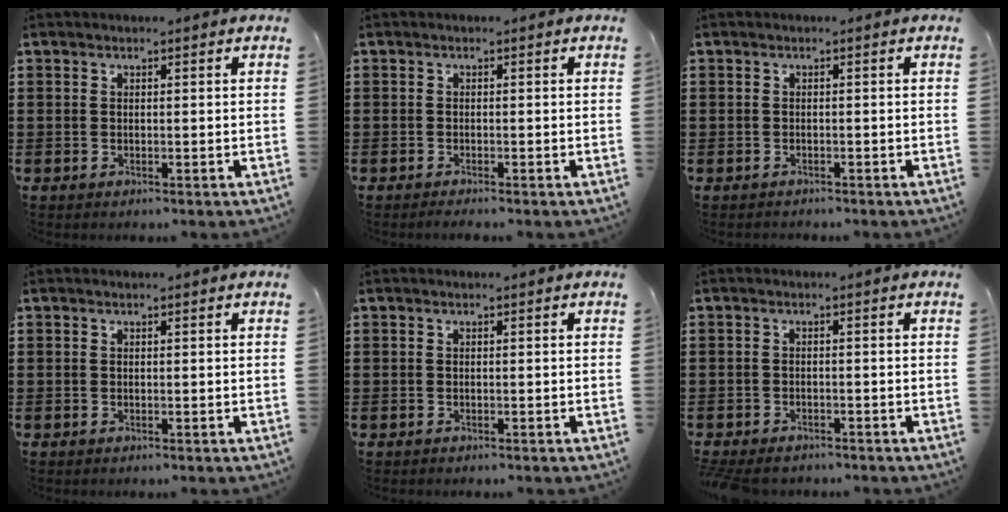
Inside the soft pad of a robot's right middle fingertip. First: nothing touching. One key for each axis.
{"total": 0.6, "fx": -0.6, "fy": -0.1, "fz": 0.1, "tx": -0.004, "ty": -0.005, "tz": -0.011}
{"total": 0.7, "fx": -0.6, "fy": 0.3, "fz": -0.1, "tx": 0.001, "ty": 0.002, "tz": -0.014}
{"total": 0.0}
{"total": 0.0}
{"total": 1.9, "fx": -1.8, "fy": 0.4, "fz": 0.3, "tx": -0.018, "ty": -0.004, "tz": -0.040}